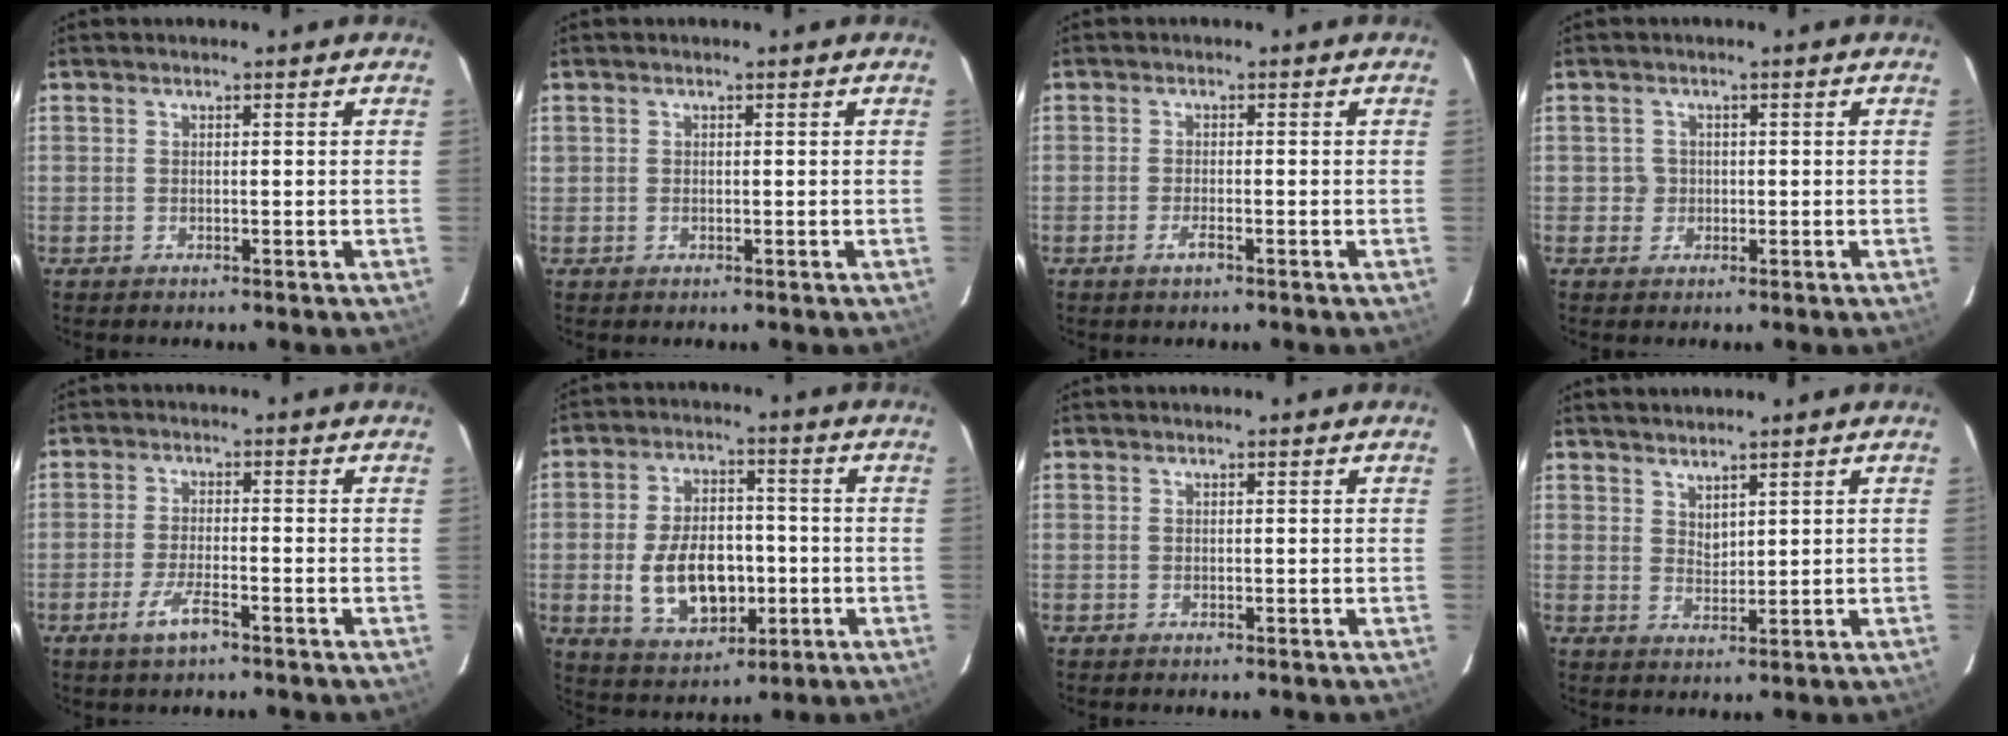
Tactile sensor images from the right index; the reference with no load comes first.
{"total": 0.6, "force": [-0.1, 0.5, 0.2], "torque": [-0.002, 0.000, -0.002]}
{"total": 1.7, "force": [-1.1, 0.2, 1.3], "torque": [-0.030, -0.002, -0.022]}
{"total": 2.1, "force": [-0.3, 2.1, -0.1], "torque": [0.005, 0.009, -0.002]}
{"total": 4.7, "force": [-3.0, 0.9, 3.5], "torque": [-0.081, -0.006, -0.057]}
{"total": 13.1, "force": [-2.5, 8.1, 9.9], "torque": [-0.200, 0.005, -0.024]}
{"total": 0.0}
{"total": 3.3, "force": [3.0, 0.5, 1.2], "torque": [-0.018, 0.000, 0.054]}